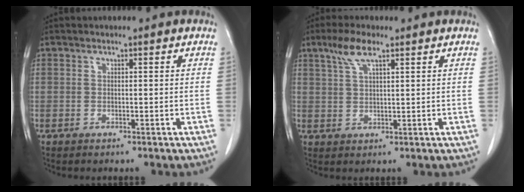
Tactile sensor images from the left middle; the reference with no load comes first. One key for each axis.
{"total": 4.9, "fx": 3.0, "fy": 1.0, "fz": 3.7, "tx": -0.083, "ty": 0.008, "tz": 0.061}